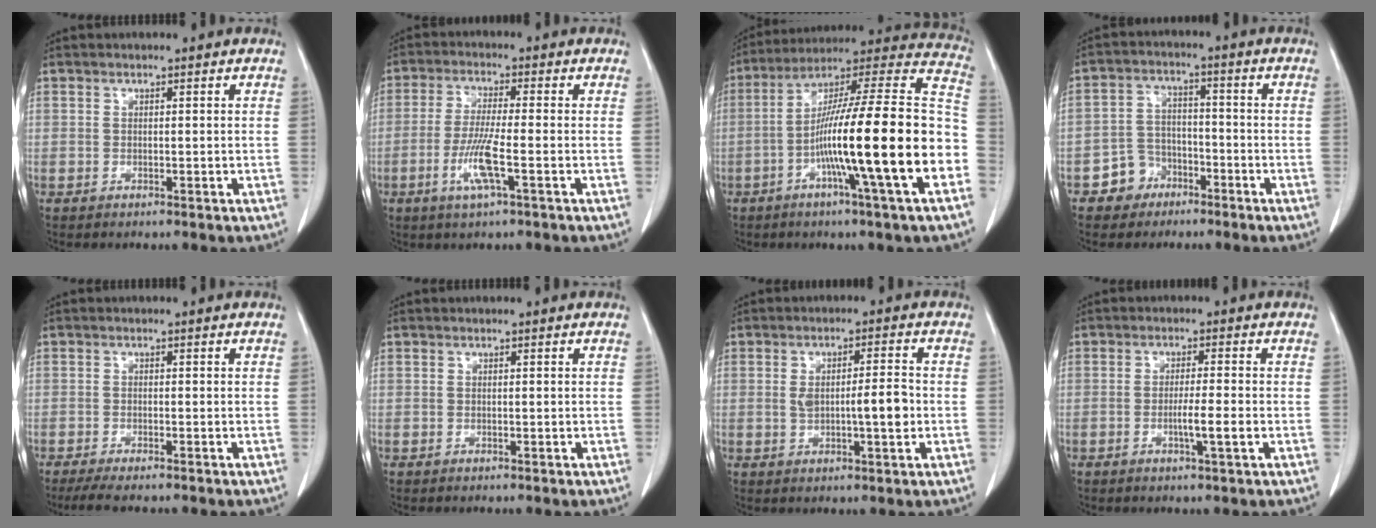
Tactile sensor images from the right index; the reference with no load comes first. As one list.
[{"total": 6.8, "force": [-2.4, 0.2, 6.4], "torque": [-0.130, -0.011, -0.047]}, {"total": 24.5, "force": [-6.4, 0.0, 23.6], "torque": [-0.318, 0.003, -0.117]}, {"total": 5.6, "force": [-3.4, 4.5, 0.6], "torque": [-0.005, 0.014, -0.054]}, {"total": 5.3, "force": [-4.4, 0.7, 2.9], "torque": [-0.041, -0.011, -0.066]}, {"total": 0.0}, {"total": 6.1, "force": [-0.4, 1.3, 6.0], "torque": [-0.102, 0.007, -0.001]}, {"total": 3.7, "force": [-1.1, -0.2, 3.6], "torque": [-0.059, -0.004, -0.017]}]